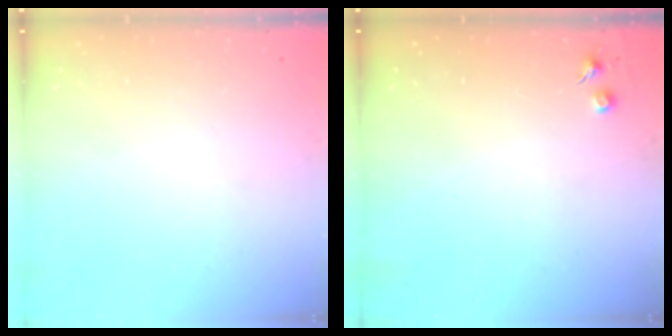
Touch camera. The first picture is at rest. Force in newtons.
{"total": 2.7, "press": 2.6, "slide": 0.4}